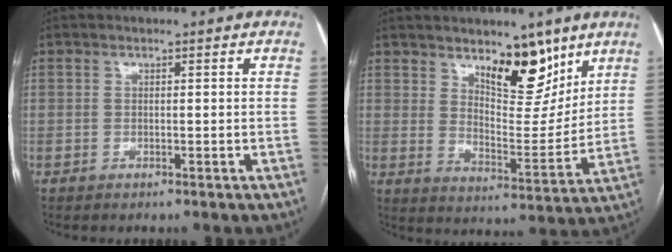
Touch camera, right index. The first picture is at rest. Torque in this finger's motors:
{"motor_torque": [-0.02, 0.38, 0.18, 0.03]}